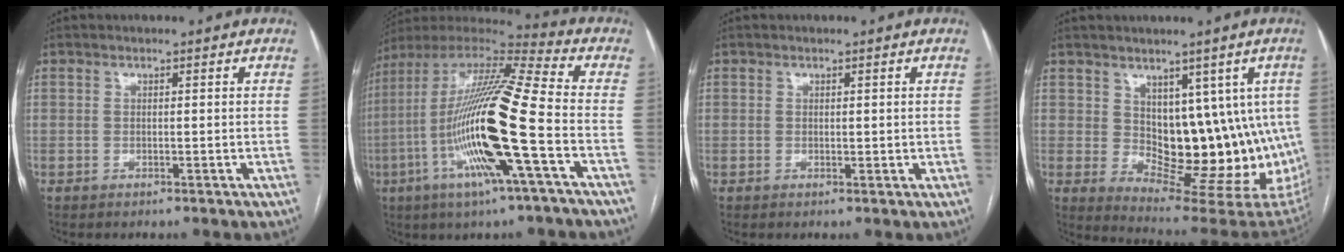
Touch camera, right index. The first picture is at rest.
{"total": 21.7, "force": [-5.4, 0.8, 21.0], "torque": [-0.422, -0.016, -0.110]}
{"total": 0.9, "force": [0.4, 0.7, 0.5], "torque": [-0.002, -0.003, 0.006]}
{"total": 13.8, "force": [2.0, 7.9, 11.1], "torque": [-0.122, -0.001, 0.050]}